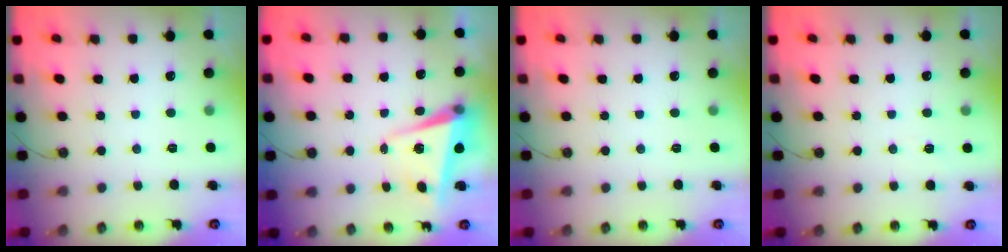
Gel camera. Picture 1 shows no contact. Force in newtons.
{"total": 5.3, "press": 5.2, "slide": 1.0}
{"total": 0.0}
{"total": 2.4, "press": 1.7, "slide": 1.7}